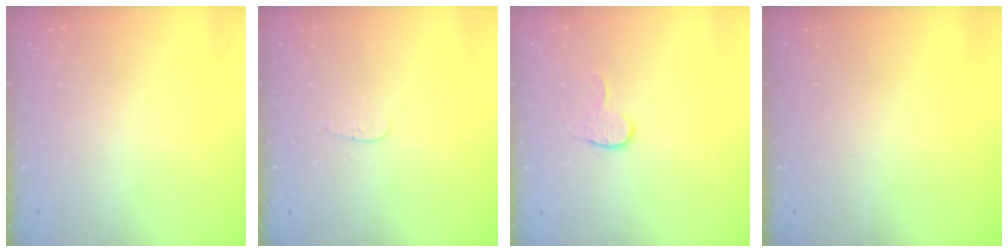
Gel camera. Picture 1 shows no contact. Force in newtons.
{"total": 2.8, "press": 2.8, "slide": 0.3}
{"total": 4.5, "press": 4.5, "slide": 0.5}
{"total": 0.0}